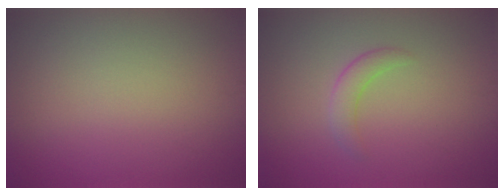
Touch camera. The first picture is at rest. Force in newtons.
{"total": 1.8, "press": 1.8, "slide": 0.0}